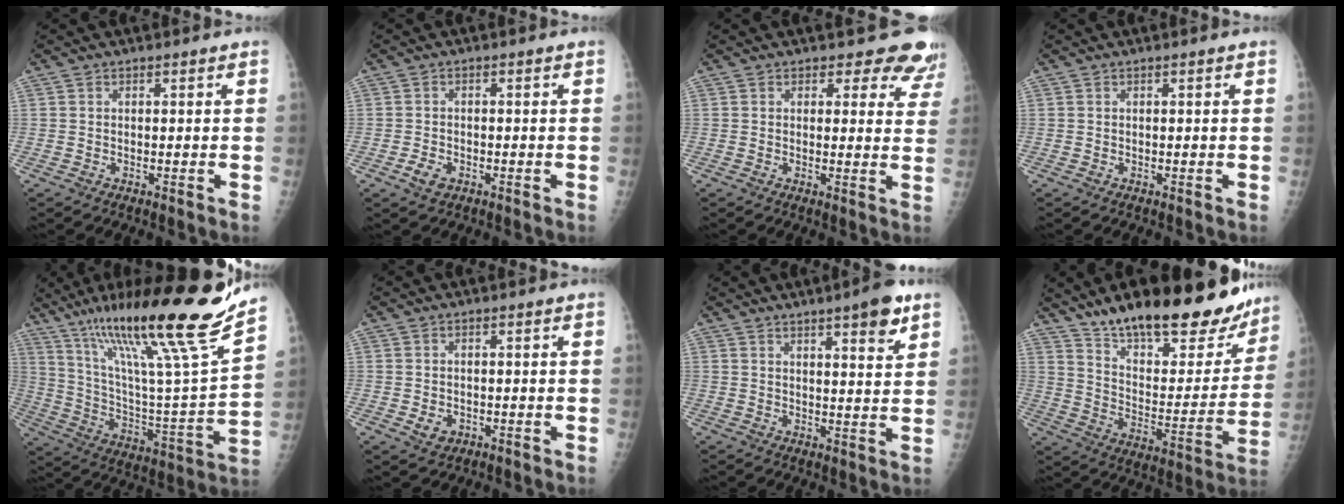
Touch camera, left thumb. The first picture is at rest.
{"total": 2.8, "force": [-1.4, 1.9, 1.6], "torque": [-0.026, 0.002, -0.022]}
{"total": 7.8, "force": [6.9, 3.6, 0.9], "torque": [0.043, -0.036, 0.051]}
{"total": 0.0}
{"total": 28.8, "force": [20.4, 1.9, 20.3], "torque": [-0.314, -0.078, 0.346]}
{"total": 2.7, "force": [-0.7, 2.2, 1.4], "torque": [-0.013, 0.000, -0.002]}
{"total": 7.4, "force": [4.6, 1.5, 5.6], "torque": [-0.071, -0.024, 0.062]}
{"total": 27.8, "force": [21.3, 9.5, 15.2], "torque": [-0.187, -0.097, 0.318]}